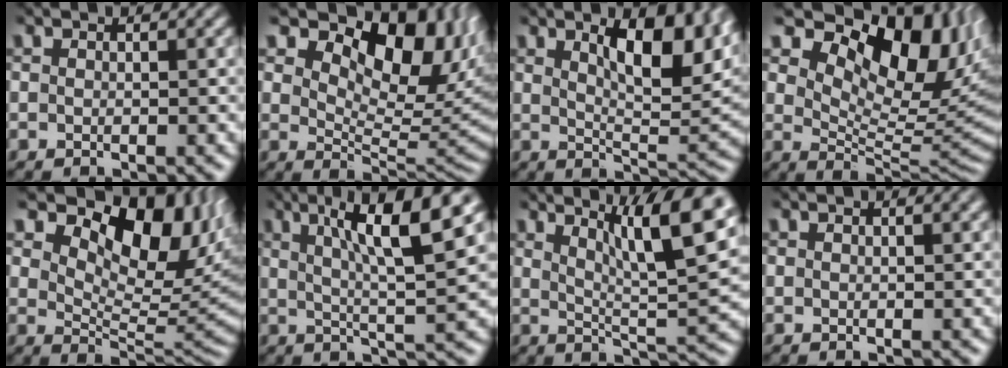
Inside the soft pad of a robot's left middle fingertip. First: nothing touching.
{"total": 10.6, "force": [5.4, 5.5, 7.3], "torque": [-0.102, -0.002, 0.090]}
{"total": 8.2, "force": [3.4, 3.1, 6.7], "torque": [-0.103, -0.002, 0.056]}
{"total": 13.1, "force": [7.0, 6.6, 8.8], "torque": [-0.126, 0.011, 0.117]}
{"total": 11.3, "force": [6.0, 5.6, 7.6], "torque": [-0.110, 0.001, 0.100]}
{"total": 9.5, "force": [3.6, 1.7, 8.6], "torque": [-0.124, 0.007, 0.058]}
{"total": 10.1, "force": [4.9, 2.2, 8.5], "torque": [-0.111, 0.010, 0.077]}
{"total": 1.1, "force": [0.6, 0.3, 0.9], "torque": [-0.011, 0.006, 0.007]}